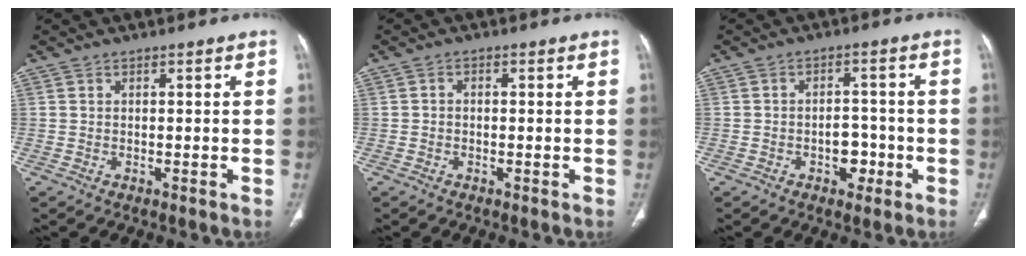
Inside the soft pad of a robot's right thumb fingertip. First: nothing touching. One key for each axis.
{"total": 0.8, "fx": -0.2, "fy": 0.6, "fz": 0.5, "tx": -0.005, "ty": 0.003, "tz": -0.006}
{"total": 4.8, "fx": -1.8, "fy": 3.3, "fz": 2.9, "tx": -0.016, "ty": 0.019, "tz": -0.025}